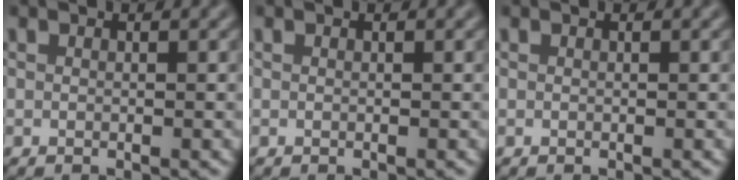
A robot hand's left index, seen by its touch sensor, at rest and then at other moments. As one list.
[{"total": 0.0}, {"total": 0.0}]